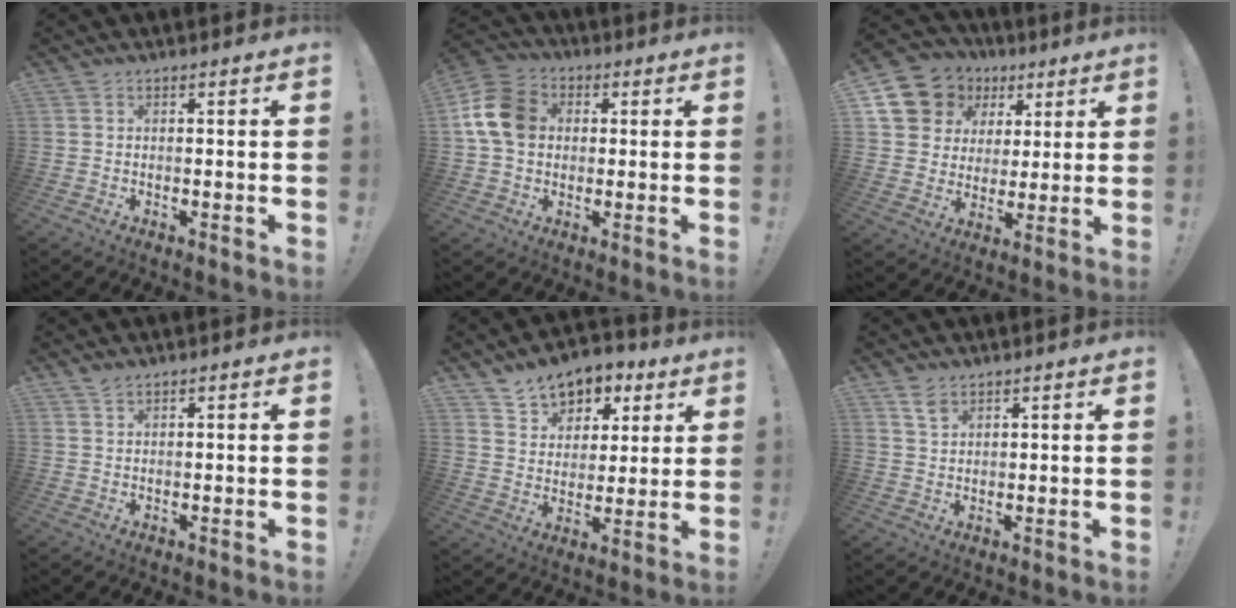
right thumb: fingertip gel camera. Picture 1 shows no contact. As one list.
[{"total": 13.2, "force": [1.9, 10.4, 8.0], "torque": [-0.140, 0.012, 0.040]}, {"total": 13.1, "force": [5.9, 10.9, 4.2], "torque": [-0.068, -0.031, 0.128]}, {"total": 1.6, "force": [1.4, 0.5, 0.7], "torque": [-0.009, -0.004, 0.024]}, {"total": 9.6, "force": [6.2, 6.7, 2.7], "torque": [-0.033, -0.045, 0.119]}, {"total": 3.6, "force": [2.5, 1.9, 1.7], "torque": [-0.014, -0.018, 0.044]}]